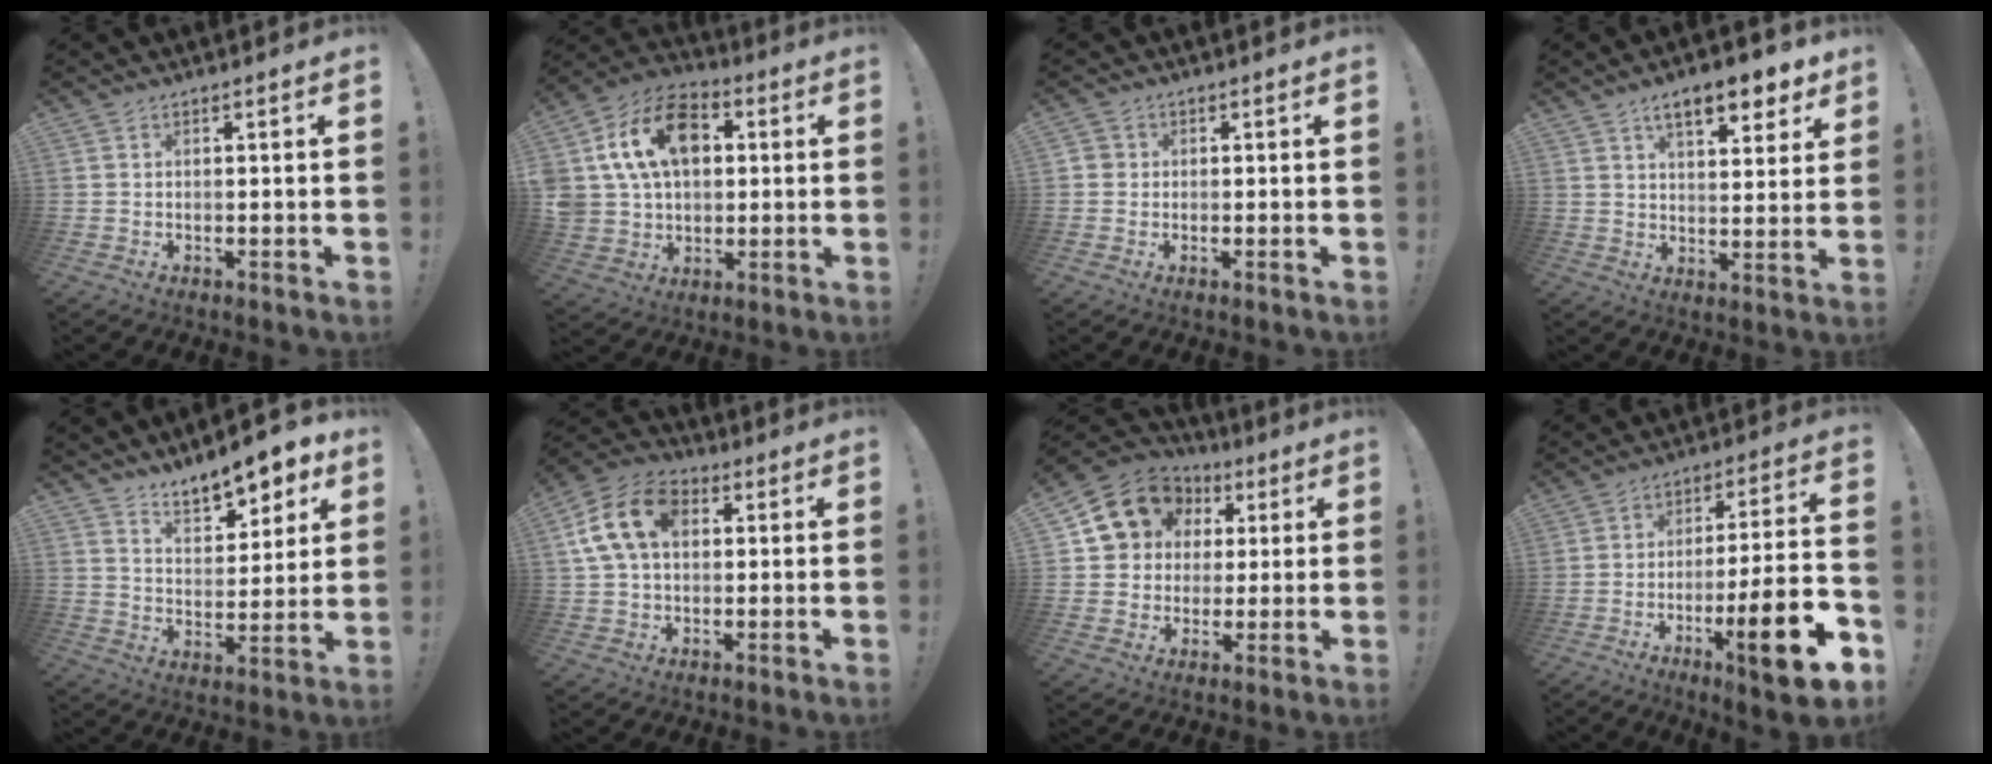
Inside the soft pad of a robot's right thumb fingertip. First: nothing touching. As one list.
[{"total": 19.6, "force": [5.8, 14.4, 12.0], "torque": [-0.208, 0.004, 0.113]}, {"total": 2.2, "force": [-0.2, 2.1, 0.8], "torque": [-0.017, 0.010, -0.003]}, {"total": 10.3, "force": [6.6, 3.6, 7.0], "torque": [-0.098, -0.034, 0.110]}, {"total": 10.8, "force": [8.9, 4.0, 4.5], "torque": [-0.063, -0.071, 0.159]}, {"total": 15.1, "force": [4.0, 10.5, 10.0], "torque": [-0.192, 0.004, 0.077]}, {"total": 14.5, "force": [5.9, 12.2, 5.2], "torque": [-0.079, -0.022, 0.125]}, {"total": 17.9, "force": [-7.9, 2.7, 15.8], "torque": [-0.227, 0.035, -0.117]}]